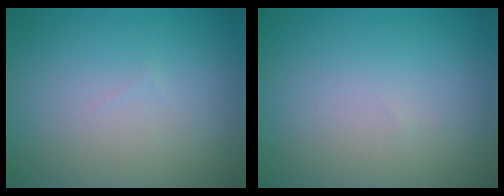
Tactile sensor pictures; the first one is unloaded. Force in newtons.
{"total": 0.0}